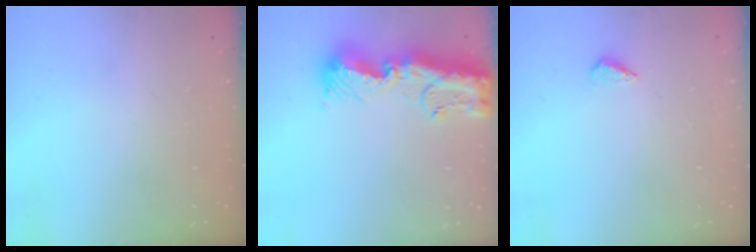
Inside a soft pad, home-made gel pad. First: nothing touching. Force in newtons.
{"total": 15.0, "press": 14.9, "slide": 1.7}
{"total": 2.3, "press": 2.2, "slide": 0.8}